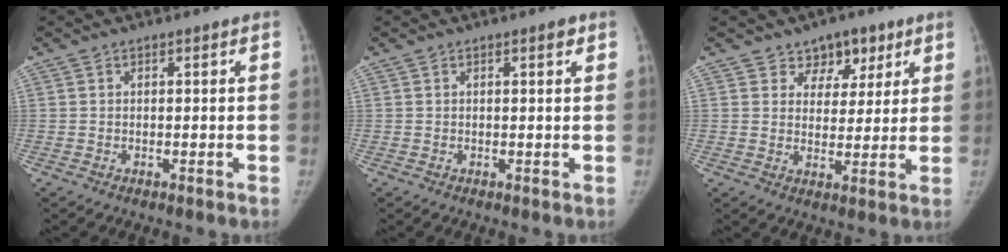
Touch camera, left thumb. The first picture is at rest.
{"total": 1.0, "force": [0.6, 0.3, 0.8], "torque": [-0.010, -0.001, 0.007]}
{"total": 6.7, "force": [4.2, 4.8, 1.8], "torque": [0.017, -0.019, 0.063]}